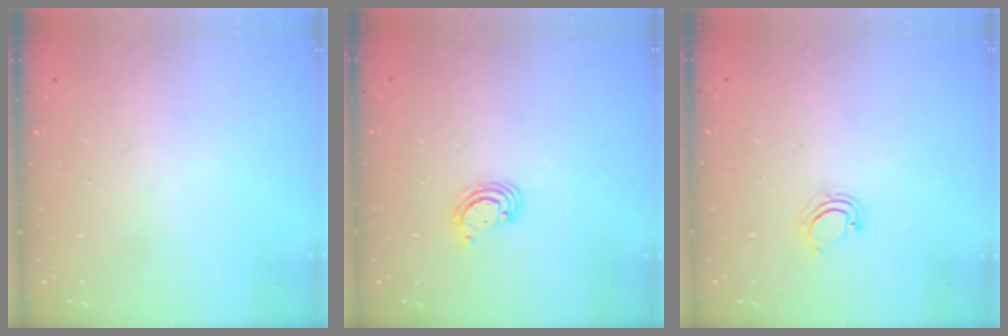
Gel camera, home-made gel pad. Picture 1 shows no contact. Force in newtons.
{"total": 2.4, "press": 2.4, "slide": 0.2}
{"total": 2.2, "press": 2.2, "slide": 0.1}